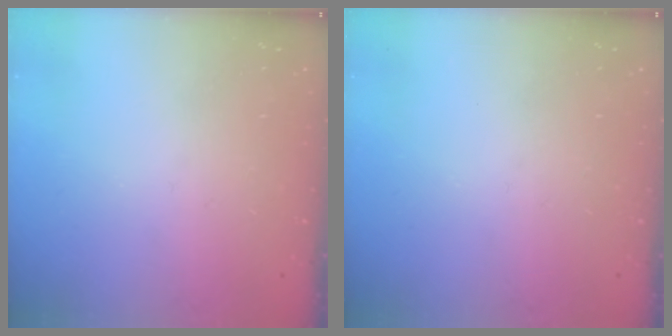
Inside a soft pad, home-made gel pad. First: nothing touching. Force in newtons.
{"total": 0.0}